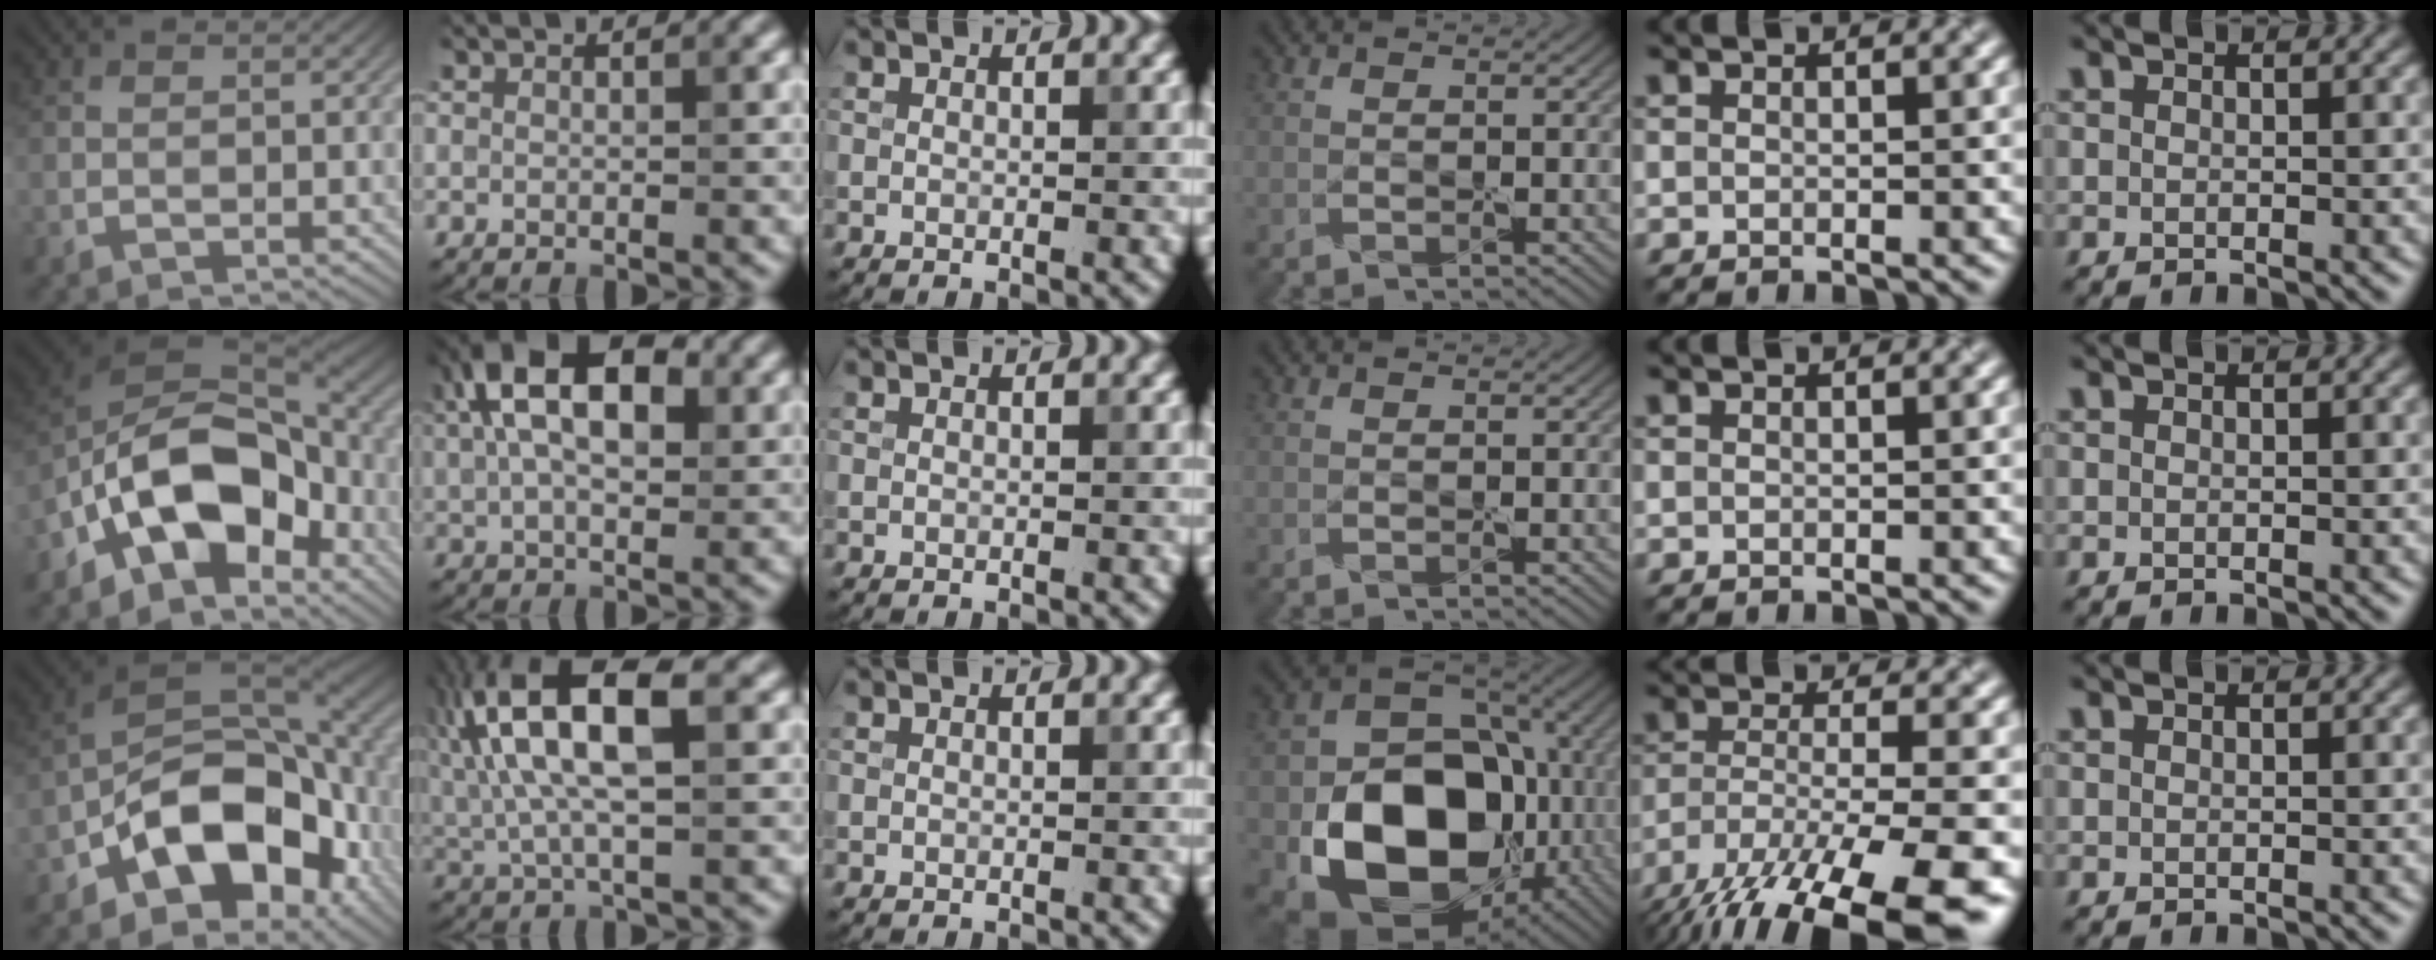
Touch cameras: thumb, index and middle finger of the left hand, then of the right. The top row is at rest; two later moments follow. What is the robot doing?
{"motion": "peel", "object": "shipping label"}